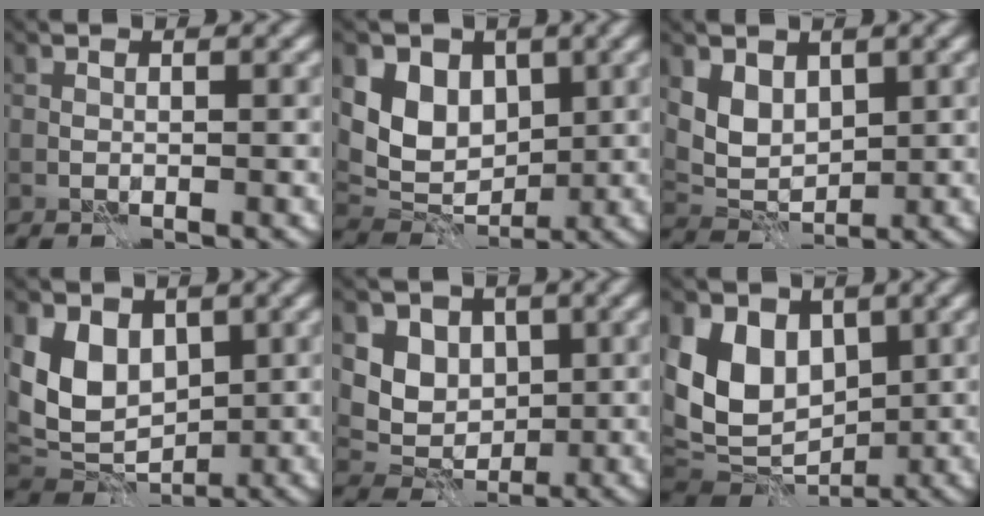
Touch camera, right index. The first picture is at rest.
{"total": 6.4, "force": [1.9, 4.8, 3.7], "torque": [-0.064, -0.007, 0.028]}
{"total": 3.5, "force": [1.6, 2.5, 1.9], "torque": [-0.041, -0.010, 0.032]}
{"total": 7.0, "force": [1.7, 5.1, 4.5], "torque": [-0.090, -0.012, 0.028]}
{"total": 6.5, "force": [2.4, 5.3, 2.9], "torque": [-0.054, -0.010, 0.046]}
{"total": 9.6, "force": [1.6, 7.1, 6.2], "torque": [-0.111, -0.007, 0.027]}